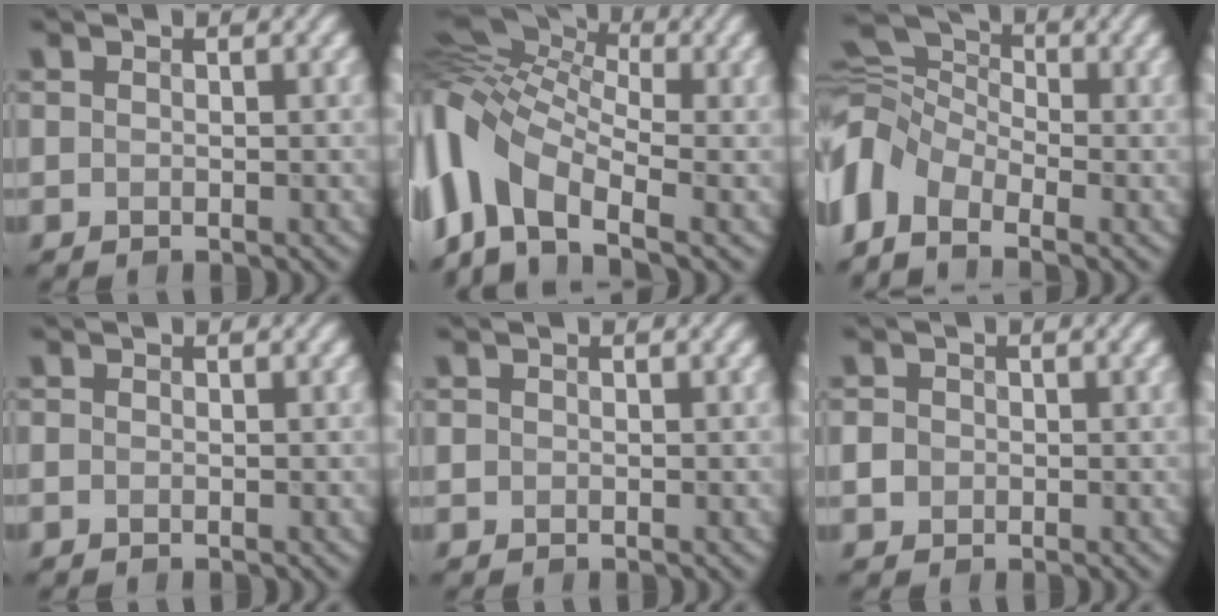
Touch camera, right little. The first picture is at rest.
{"total": 11.8, "force": [-2.1, 7.5, 8.9], "torque": [-0.195, 0.010, -0.058]}
{"total": 6.2, "force": [-2.7, 4.2, 3.7], "torque": [-0.082, 0.006, -0.075]}
{"total": 0.0}
{"total": 0.0}
{"total": 1.8, "force": [0.0, 1.7, 0.6], "torque": [0.000, 0.013, -0.006]}